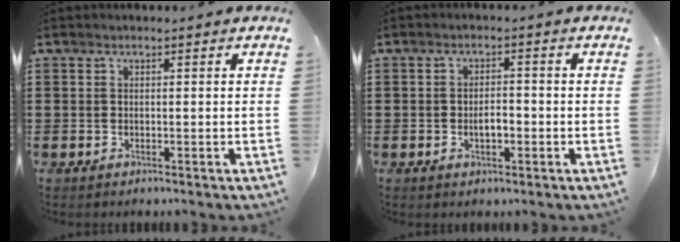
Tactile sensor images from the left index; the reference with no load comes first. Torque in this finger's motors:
{"motor_torque": [0.44, 0.43, 0.05, 0.06]}